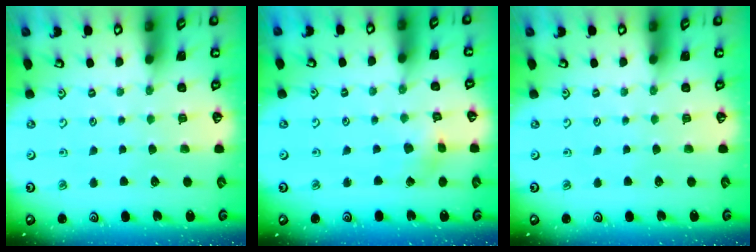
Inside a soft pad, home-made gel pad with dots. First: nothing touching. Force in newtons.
{"total": 2.0, "press": 2.0, "slide": 0.3}
{"total": 0.0}